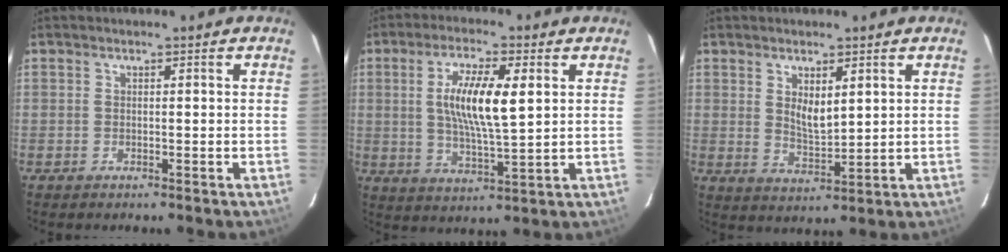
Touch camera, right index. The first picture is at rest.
{"total": 10.8, "force": [2.3, 2.5, 10.3], "torque": [-0.189, 0.001, 0.042]}
{"total": 5.3, "force": [2.0, 2.3, 4.3], "torque": [-0.071, -0.006, 0.040]}